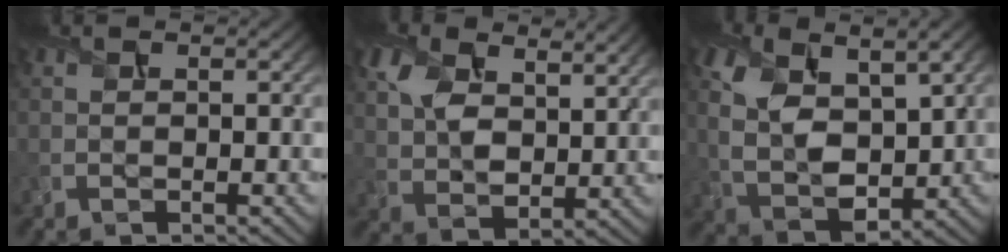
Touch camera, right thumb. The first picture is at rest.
{"total": 8.9, "force": [4.6, 5.1, 5.6], "torque": [-0.145, 0.002, 0.085]}
{"total": 10.8, "force": [3.0, 6.0, 8.4], "torque": [-0.201, -0.001, 0.055]}